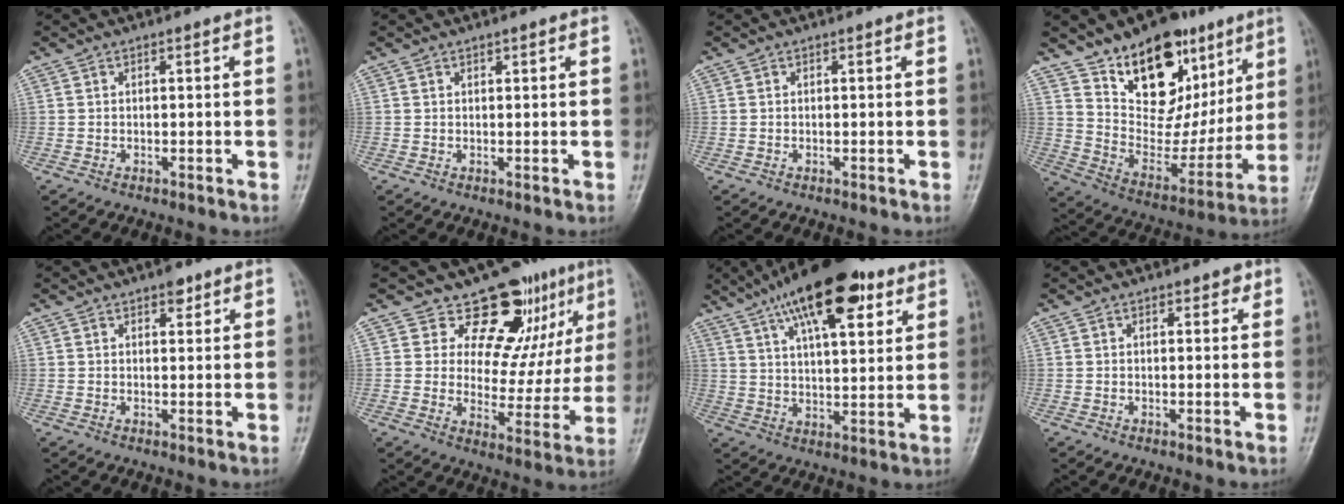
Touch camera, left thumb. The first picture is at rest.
{"total": 0.5, "force": [0.4, 0.2, 0.2], "torque": [-0.005, -0.003, 0.007]}
{"total": 0.0}
{"total": 22.2, "force": [12.7, 13.1, 12.6], "torque": [-0.131, -0.053, 0.218]}
{"total": 2.5, "force": [1.6, 1.3, 1.4], "torque": [-0.009, -0.007, 0.022]}
{"total": 14.7, "force": [9.4, 7.8, 8.1], "torque": [-0.048, -0.055, 0.133]}
{"total": 19.2, "force": [10.8, 7.2, 14.2], "torque": [-0.209, -0.021, 0.175]}
{"total": 1.7, "force": [1.0, 1.1, 0.8], "torque": [0.004, -0.002, 0.008]}